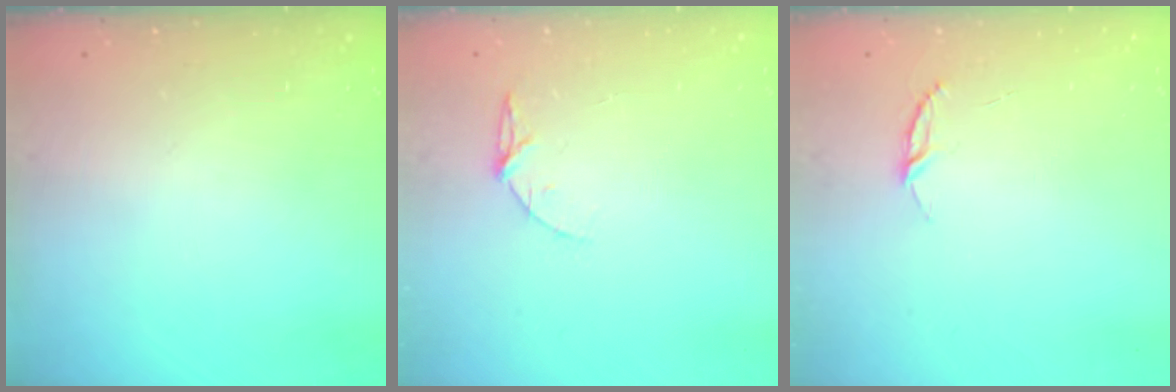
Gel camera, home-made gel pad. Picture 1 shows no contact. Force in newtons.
{"total": 5.2, "press": 5.1, "slide": 0.6}
{"total": 3.9, "press": 3.8, "slide": 0.4}